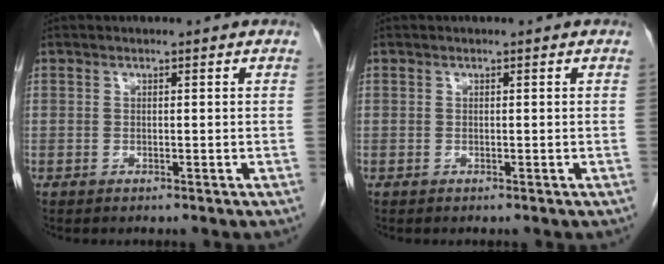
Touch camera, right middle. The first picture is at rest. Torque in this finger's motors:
{"motor_torque": [-0.17, 0.05, -0.03, -0.01]}